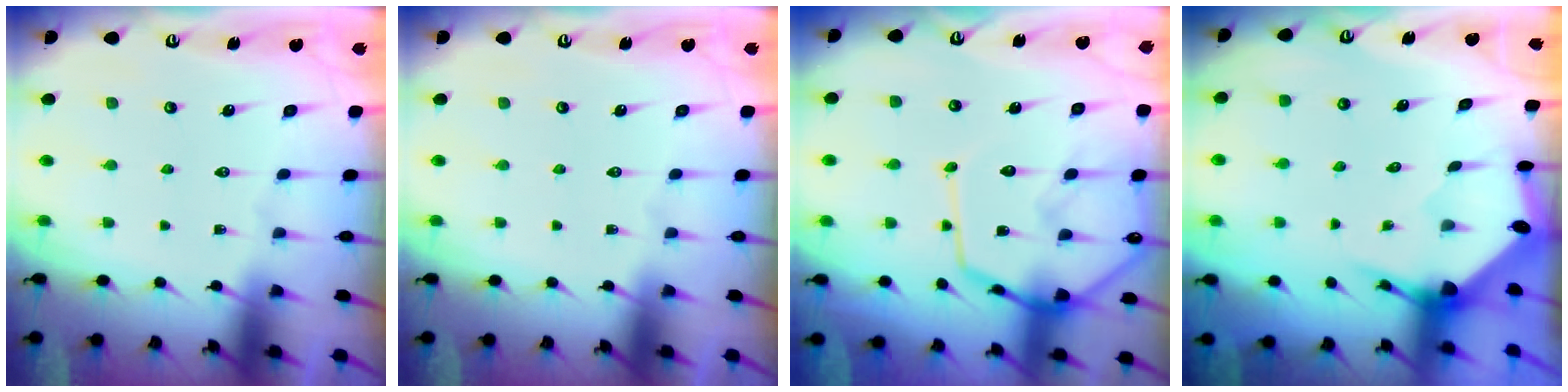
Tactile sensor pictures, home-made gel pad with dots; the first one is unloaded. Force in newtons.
{"total": 0.0}
{"total": 14.4, "press": 14.4, "slide": 1.4}
{"total": 3.6, "press": 3.5, "slide": 0.4}